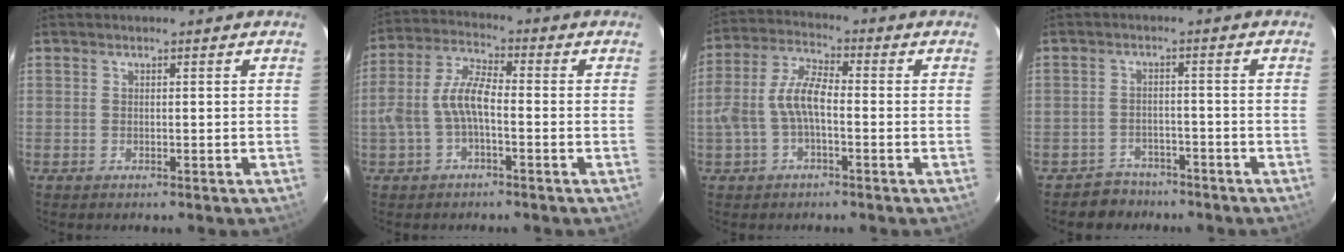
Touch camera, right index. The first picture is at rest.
{"total": 7.6, "force": [-2.1, 2.9, 6.8], "torque": [-0.149, 0.016, -0.038]}
{"total": 8.2, "force": [-1.9, 3.5, 7.2], "torque": [-0.159, 0.017, -0.036]}
{"total": 5.0, "force": [-3.9, 3.1, -0.2], "torque": [-0.009, 0.020, -0.060]}